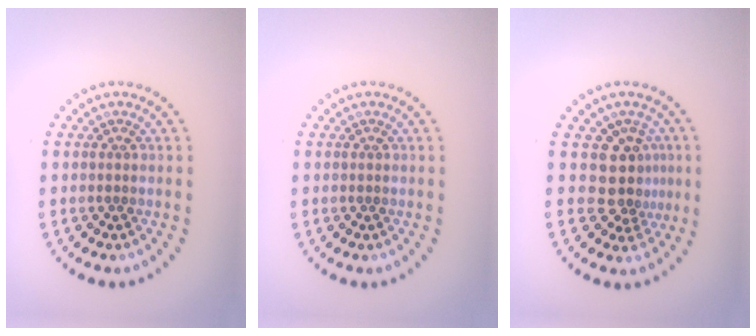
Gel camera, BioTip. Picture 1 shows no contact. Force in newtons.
{"total": 0.0}
{"total": 3.3, "press": 2.5, "slide": 2.2}